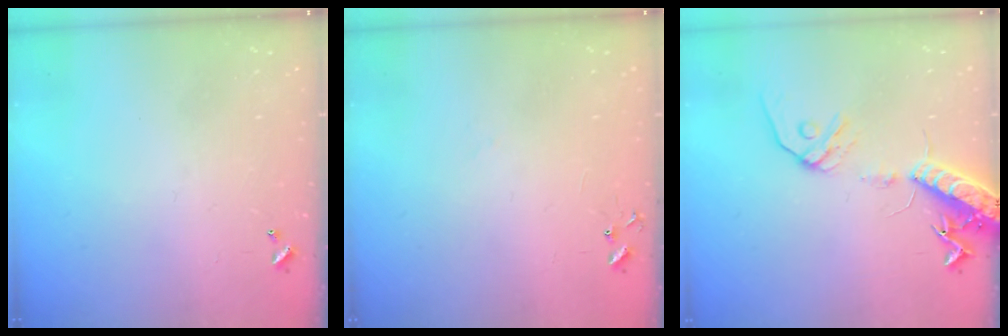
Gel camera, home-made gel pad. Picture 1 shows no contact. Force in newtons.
{"total": 6.8, "press": 6.8, "slide": 0.6}
{"total": 15.4, "press": 15.0, "slide": 3.4}